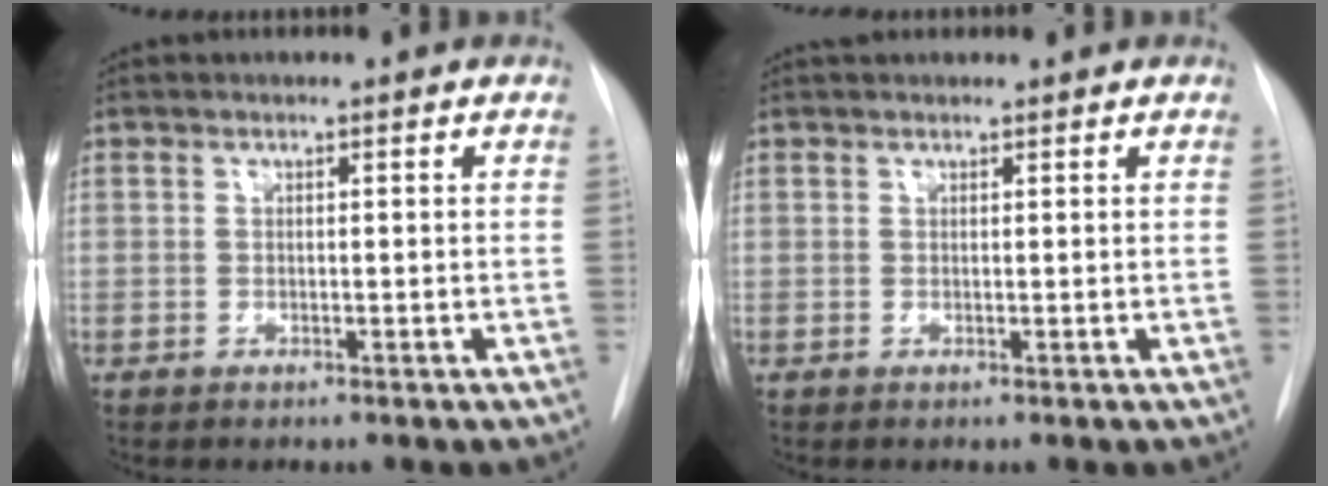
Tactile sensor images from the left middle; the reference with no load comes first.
{"total": 1.8, "force": [1.7, 0.5, 0.4], "torque": [-0.005, 0.025, 0.026]}